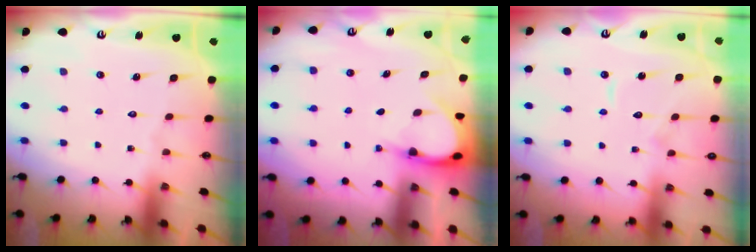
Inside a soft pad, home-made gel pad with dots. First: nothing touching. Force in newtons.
{"total": 3.8, "press": 3.8, "slide": 0.4}
{"total": 7.3, "press": 7.3, "slide": 0.7}